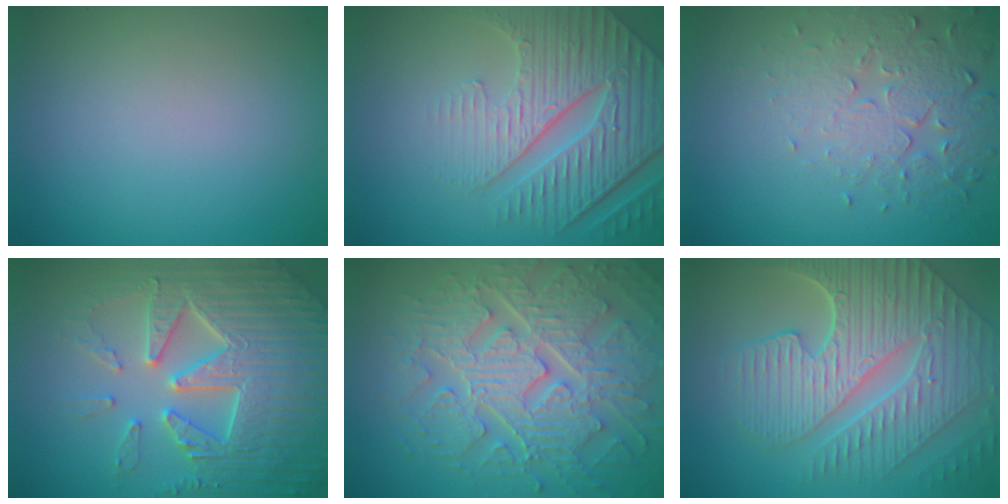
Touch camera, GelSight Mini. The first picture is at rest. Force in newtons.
{"total": 7.9, "press": 5.8, "slide": 5.3}
{"total": 5.1, "press": 3.8, "slide": 3.4}
{"total": 7.6, "press": 7.5, "slide": 1.5}
{"total": 9.4, "press": 6.8, "slide": 6.5}
{"total": 10.4, "press": 7.1, "slide": 7.6}